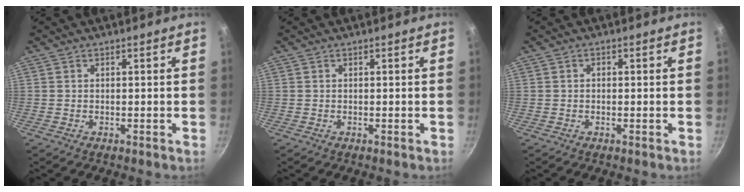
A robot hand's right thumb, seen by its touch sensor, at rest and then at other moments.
{"total": 0.0}
{"total": 0.9, "force": [0.0, 0.7, 0.5], "torque": [-0.008, 0.006, 0.001]}